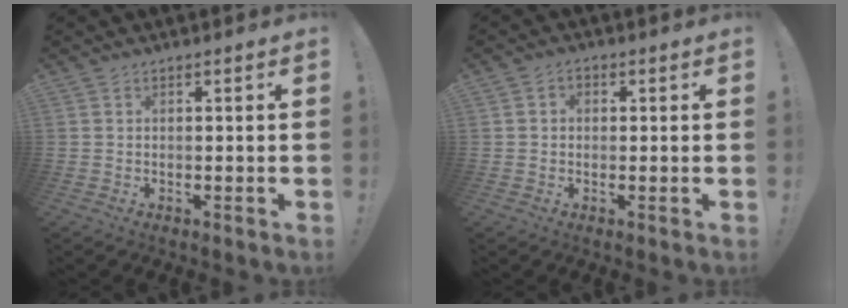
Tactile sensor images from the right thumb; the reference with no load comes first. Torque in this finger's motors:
{"motor_torque": [0.18, -0.24, -0.14, 0.06, 0.09]}